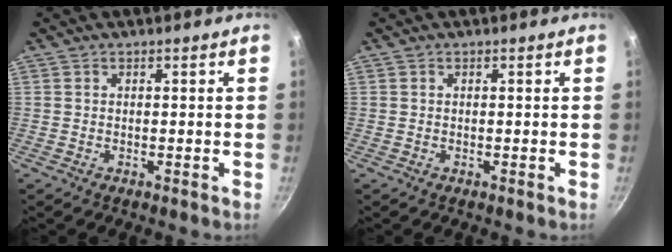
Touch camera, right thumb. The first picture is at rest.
{"total": 0.0}